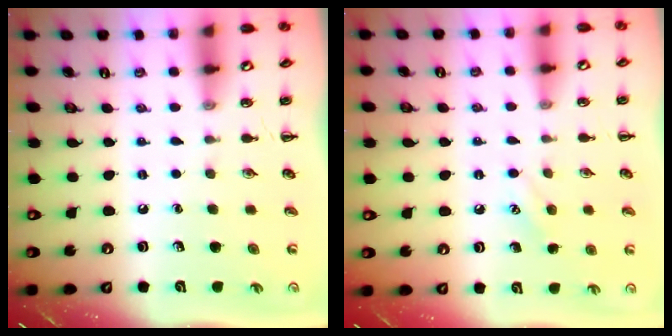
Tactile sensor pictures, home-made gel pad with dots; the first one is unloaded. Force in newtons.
{"total": 6.9, "press": 6.7, "slide": 1.7}